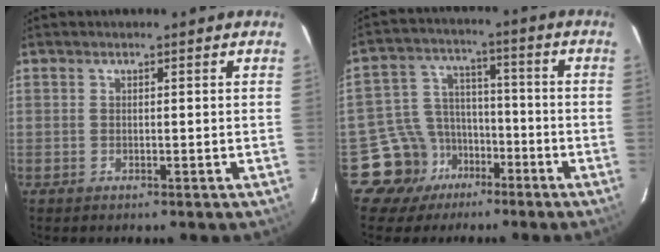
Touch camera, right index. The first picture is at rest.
{"total": 10.4, "force": [-6.5, 8.1, 0.8], "torque": [-0.037, 0.043, -0.104]}